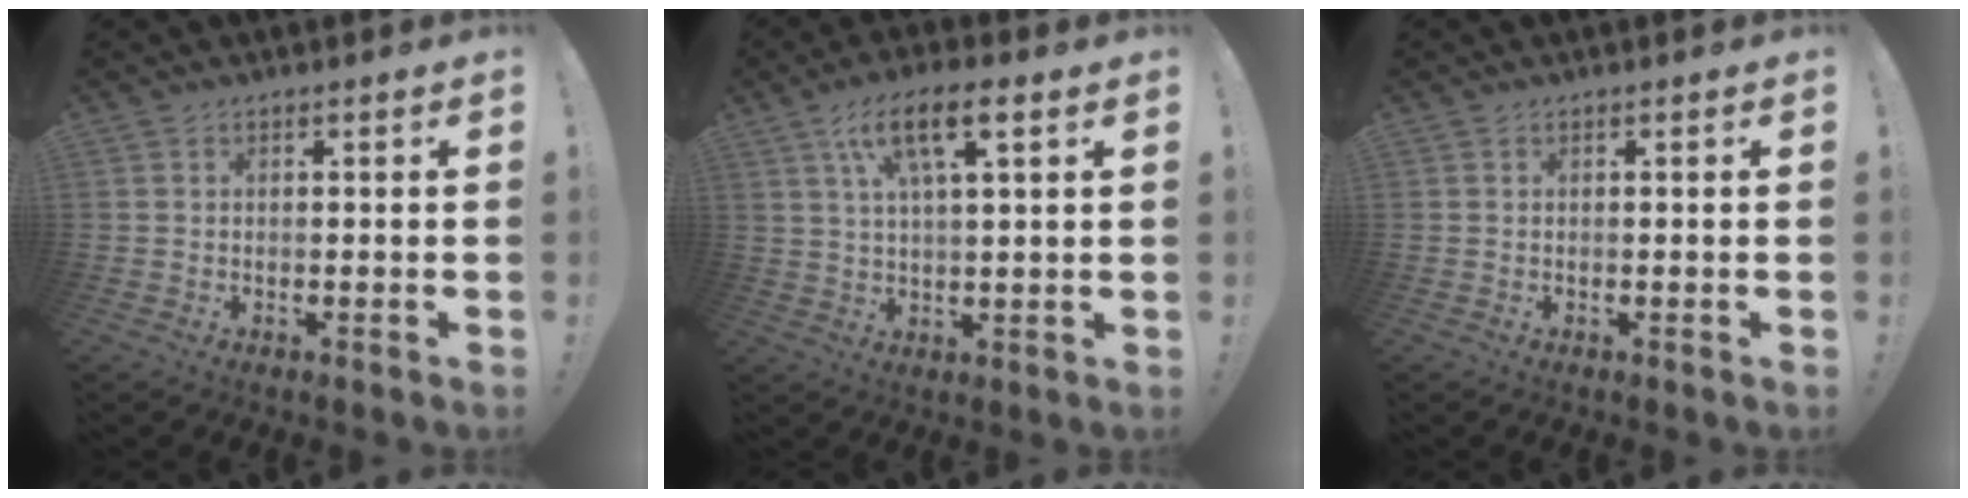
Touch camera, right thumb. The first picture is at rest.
{"total": 10.8, "force": [5.0, 3.2, 9.1], "torque": [-0.153, -0.007, 0.084]}
{"total": 0.0}